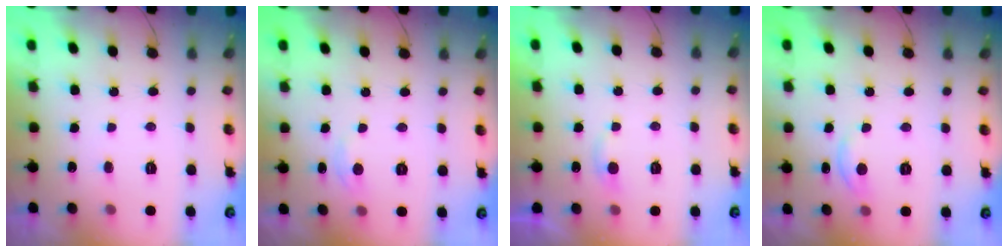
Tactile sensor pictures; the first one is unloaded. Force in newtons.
{"total": 2.3, "press": 2.3, "slide": 0.3}
{"total": 4.1, "press": 4.1, "slide": 0.5}
{"total": 4.4, "press": 4.3, "slide": 0.6}